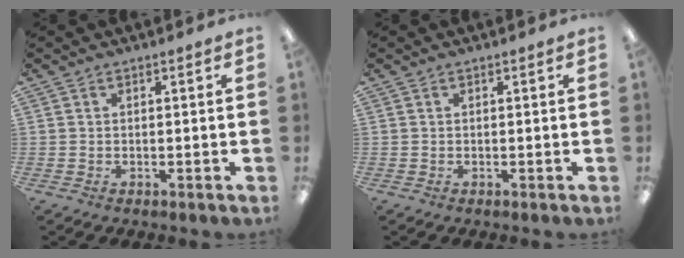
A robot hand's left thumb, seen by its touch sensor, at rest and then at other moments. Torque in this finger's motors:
{"motor_torque": [0.00, 0.00, 0.00, 0.00, 0.00]}